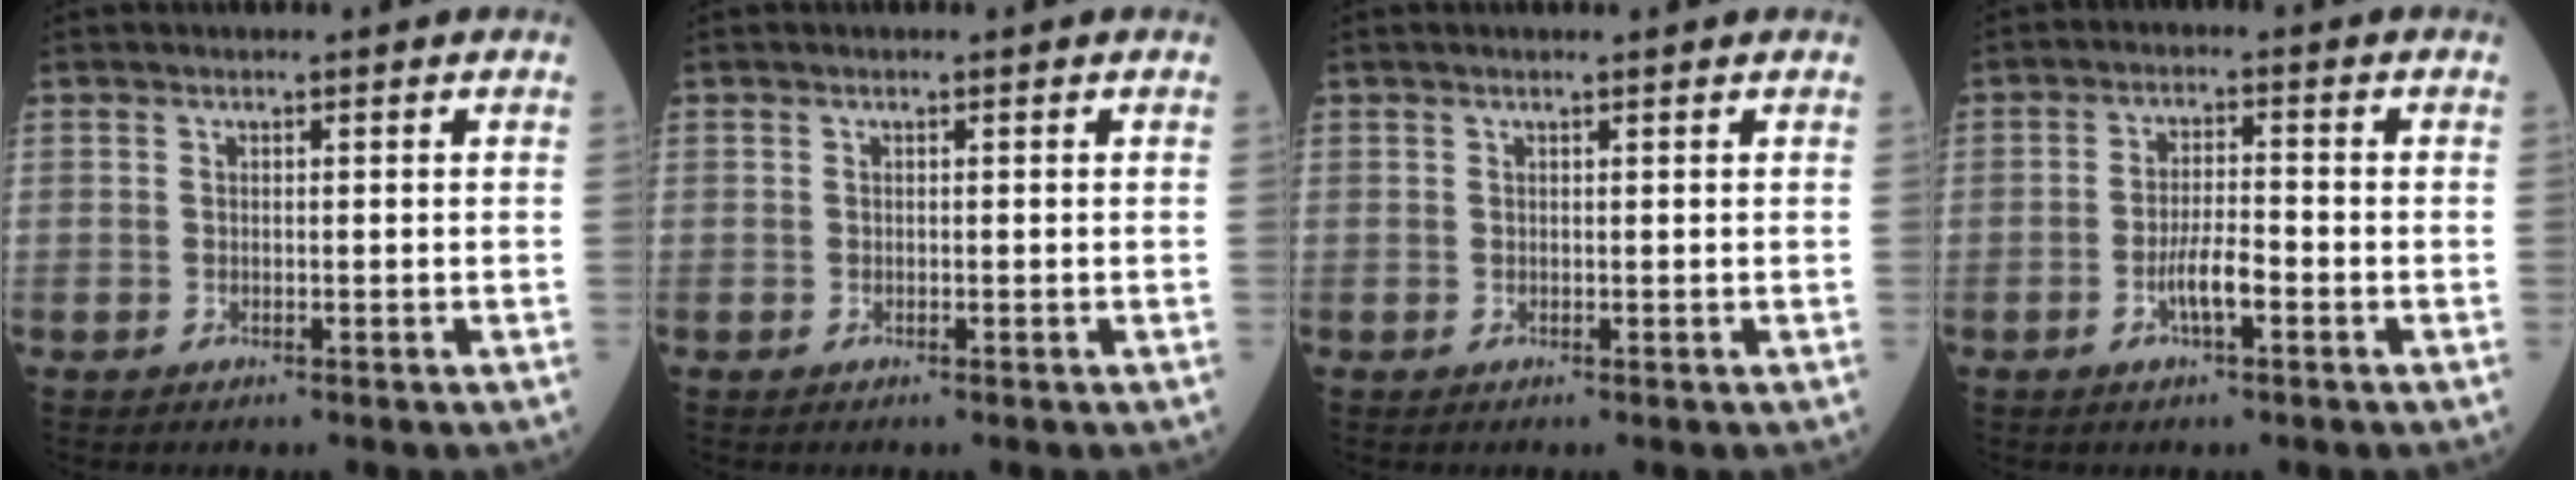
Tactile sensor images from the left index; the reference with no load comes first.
{"total": 0.0}
{"total": 1.1, "force": [0.9, -0.1, 0.5], "torque": [-0.010, 0.008, 0.017]}
{"total": 4.5, "force": [-1.9, 0.9, 3.9], "torque": [-0.077, 0.002, -0.037]}